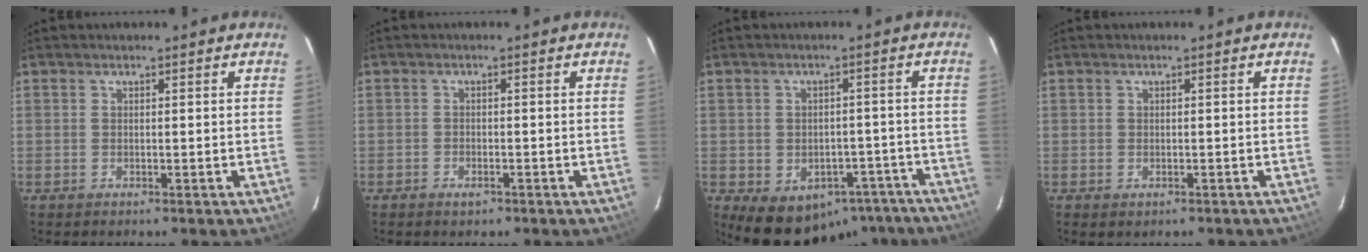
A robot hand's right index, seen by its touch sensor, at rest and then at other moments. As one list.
[{"total": 1.9, "force": [-1.4, 1.1, 0.8], "torque": [-0.017, -0.001, -0.023]}, {"total": 14.7, "force": [-10.4, 9.2, 5.0], "torque": [-0.095, 0.027, -0.099]}, {"total": 1.3, "force": [-0.7, 1.0, 0.6], "torque": [-0.008, -0.005, -0.009]}]